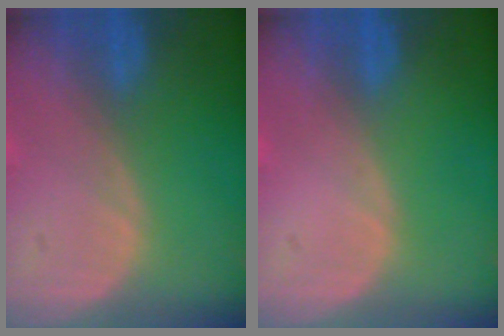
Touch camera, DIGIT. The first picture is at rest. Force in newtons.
{"total": 0.0}